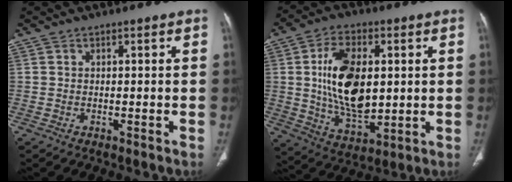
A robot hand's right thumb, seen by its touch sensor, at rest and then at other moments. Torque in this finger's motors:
{"motor_torque": [1.94, 3.07, 1.64, 0.09, 0.19]}